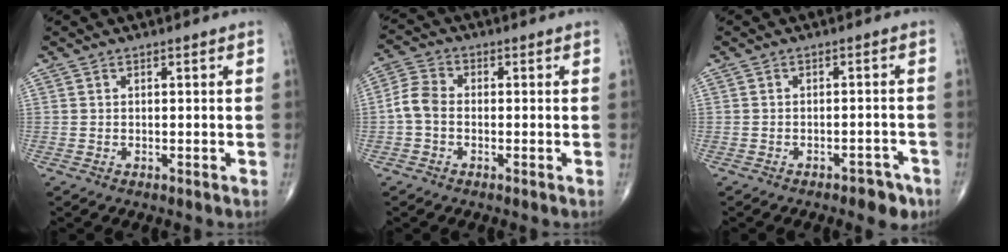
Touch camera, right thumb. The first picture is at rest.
{"total": 4.8, "force": [-0.9, 3.4, 3.3], "torque": [-0.064, 0.013, -0.030]}
{"total": 4.6, "force": [-3.4, 2.1, 2.4], "torque": [-0.016, 0.022, -0.041]}